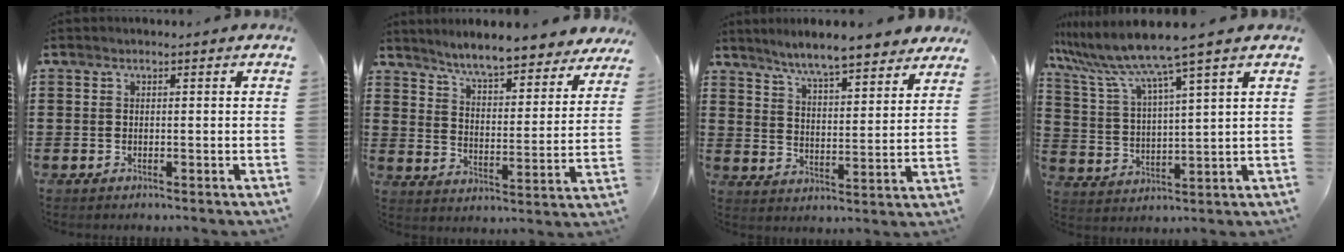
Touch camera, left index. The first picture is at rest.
{"total": 6.3, "force": [6.0, -0.3, 1.9], "torque": [-0.063, -0.043, 0.100]}
{"total": 6.4, "force": [6.1, 0.0, 2.1], "torque": [-0.066, -0.034, 0.103]}
{"total": 8.5, "force": [7.0, -0.8, 4.8], "torque": [-0.120, -0.045, 0.115]}